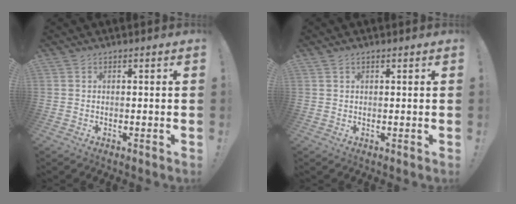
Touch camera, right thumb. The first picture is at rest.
{"total": 0.9, "force": [0.6, 0.5, 0.4], "torque": [-0.010, 0.002, 0.011]}